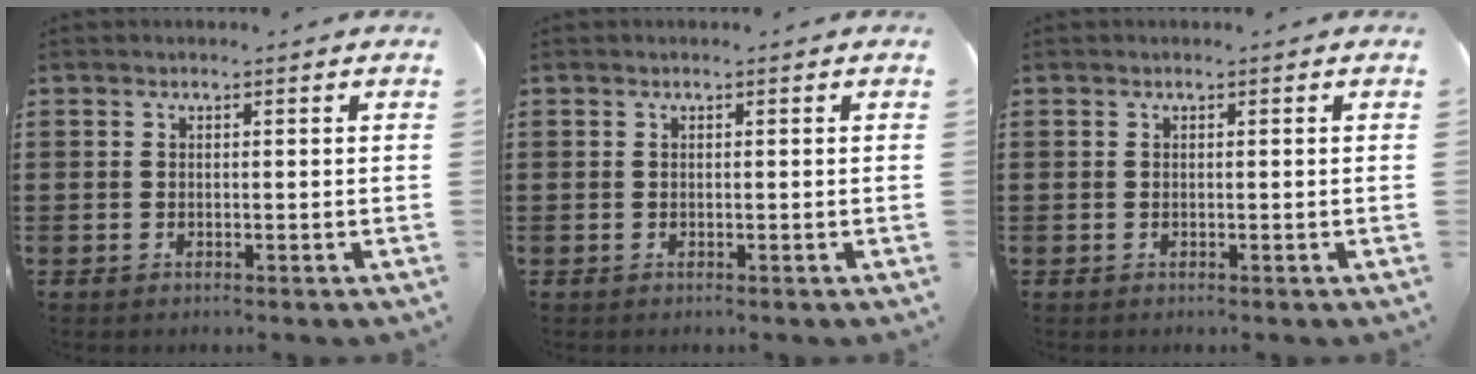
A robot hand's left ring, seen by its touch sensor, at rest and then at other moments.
{"total": 0.0}
{"total": 0.0}